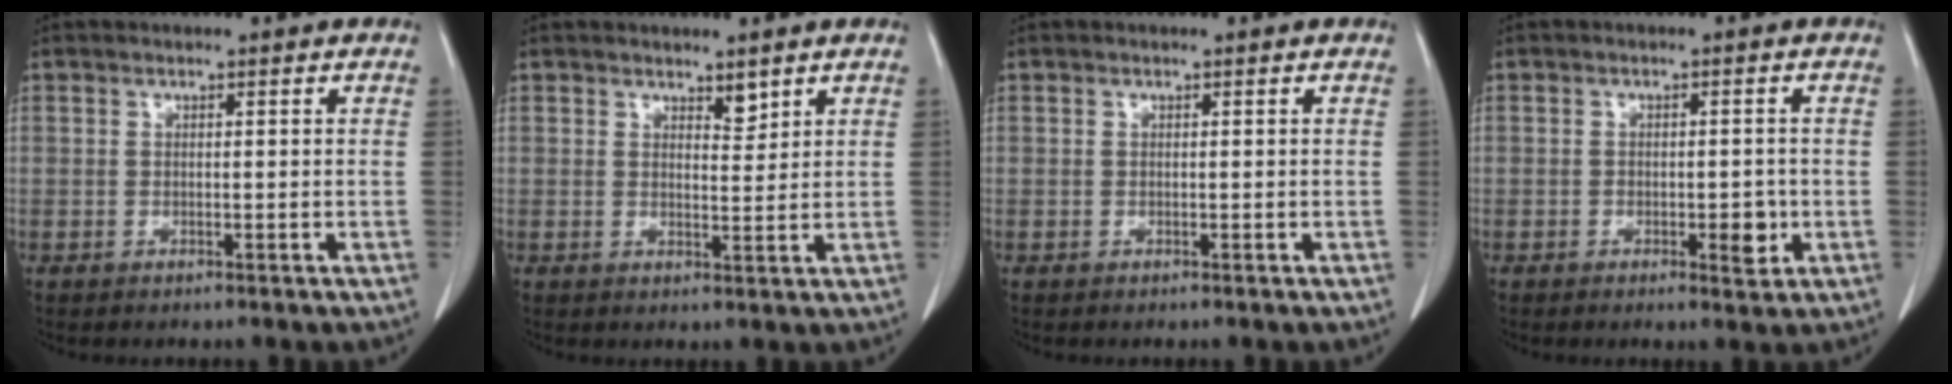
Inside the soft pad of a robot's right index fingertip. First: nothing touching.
{"total": 2.1, "force": [1.7, 0.7, 1.1], "torque": [-0.017, -0.008, 0.030]}
{"total": 0.0}
{"total": 3.2, "force": [-1.0, 1.3, 2.7], "torque": [-0.036, -0.001, -0.010]}